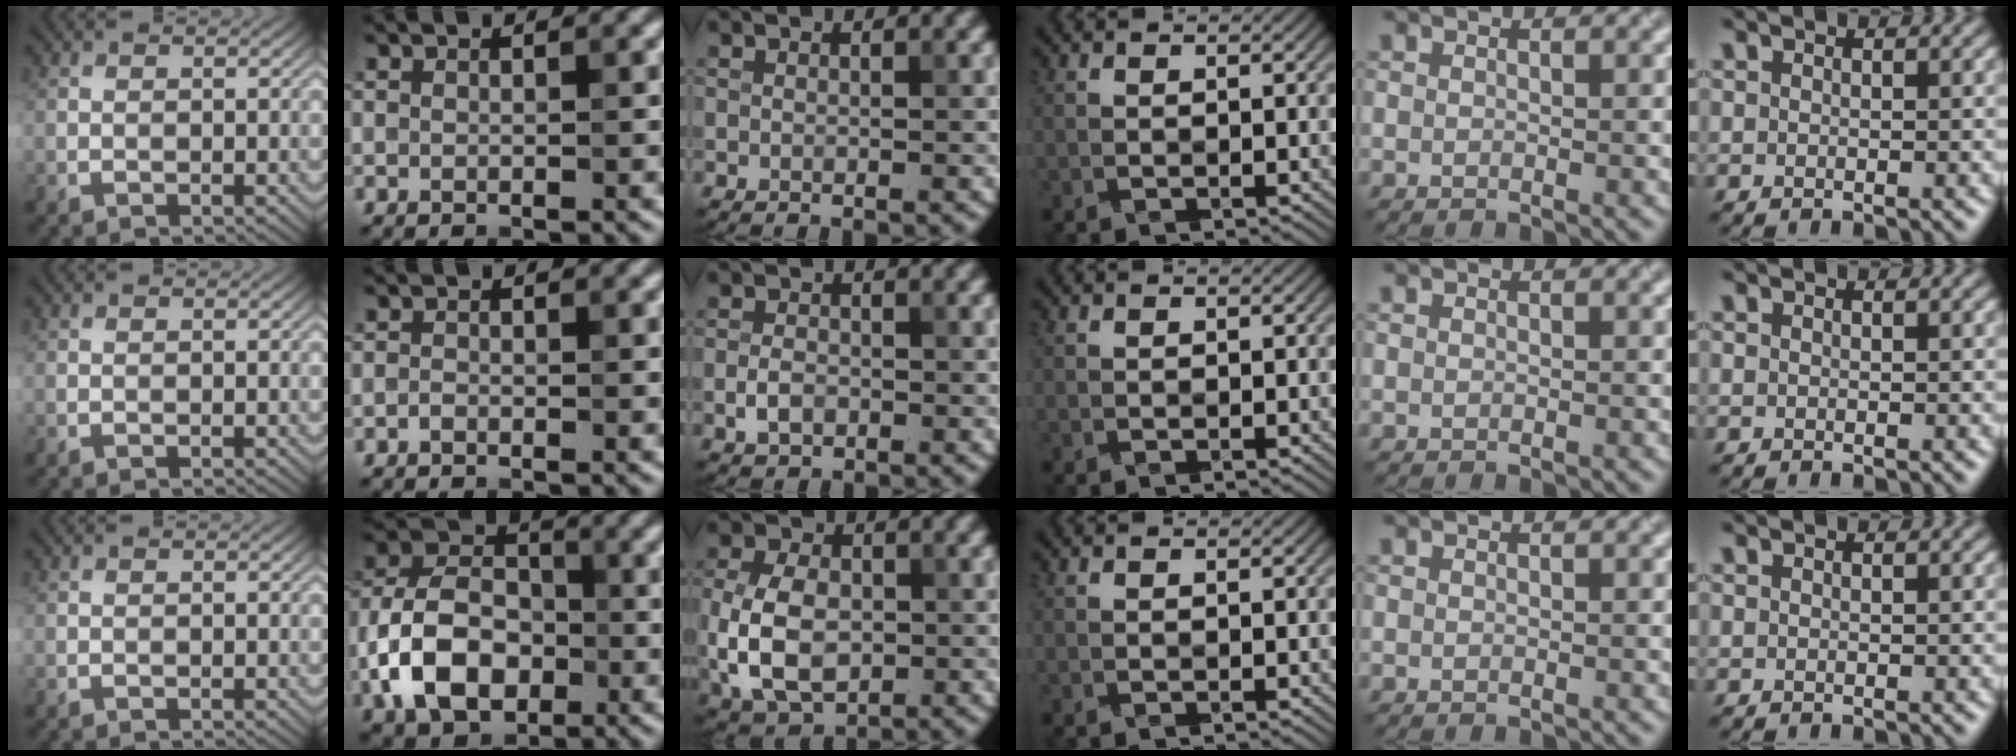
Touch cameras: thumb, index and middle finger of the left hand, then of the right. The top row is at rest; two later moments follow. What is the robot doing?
{"motion": "fold", "object": "origami paper"}